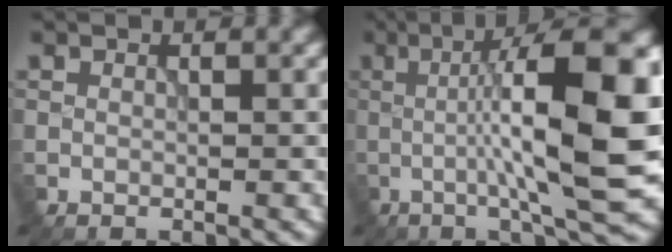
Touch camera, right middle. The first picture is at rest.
{"total": 14.8, "force": [0.3, 3.0, 14.5], "torque": [-0.188, 0.015, 0.001]}